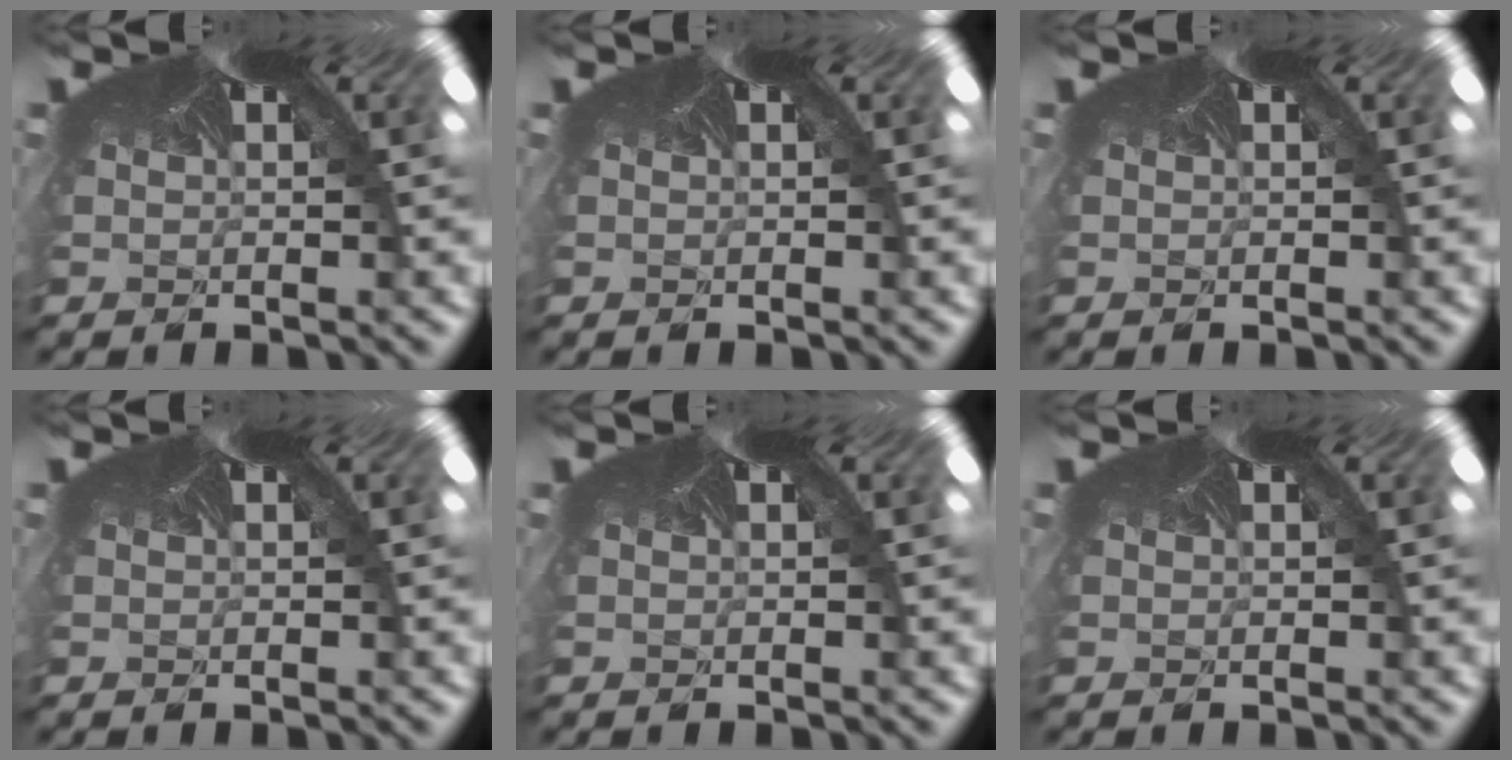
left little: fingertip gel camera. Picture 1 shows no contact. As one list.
[{"total": 0.0}, {"total": 0.0}, {"total": 0.0}, {"total": 0.0}, {"total": 0.0}]